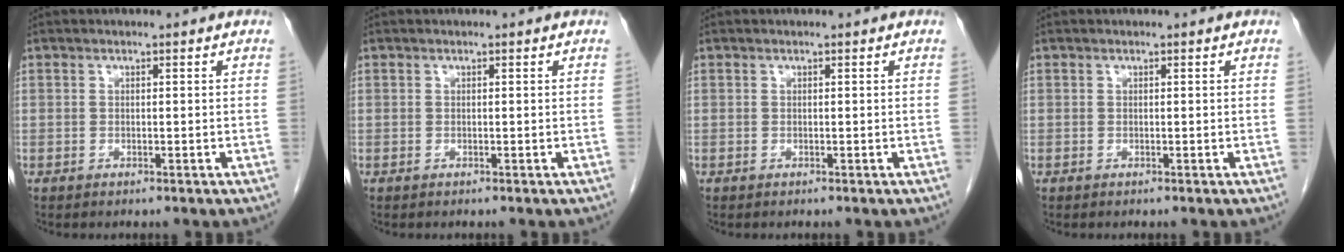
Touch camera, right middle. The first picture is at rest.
{"total": 0.0}
{"total": 0.0}
{"total": 0.0}